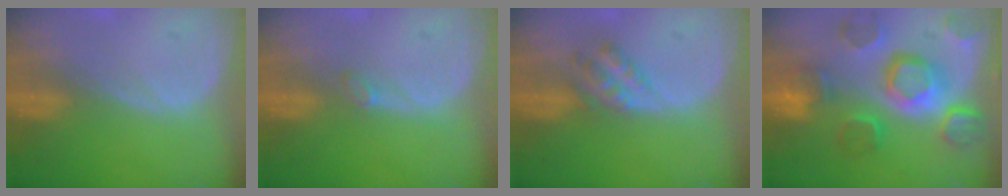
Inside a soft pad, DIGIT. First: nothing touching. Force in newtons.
{"total": 0.9, "press": 0.9, "slide": 0.3}
{"total": 4.5, "press": 3.9, "slide": 2.2}
{"total": 12.1, "press": 10.4, "slide": 6.1}